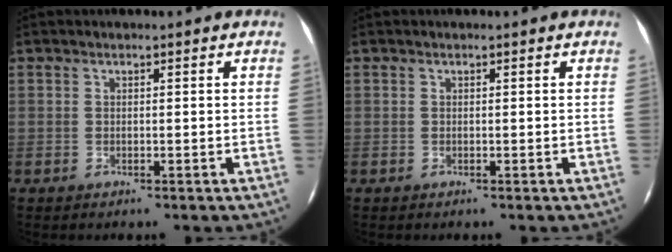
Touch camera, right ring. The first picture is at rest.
{"total": 0.0}